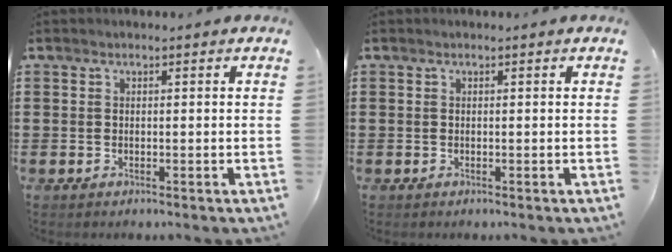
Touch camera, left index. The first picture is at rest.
{"total": 0.0}